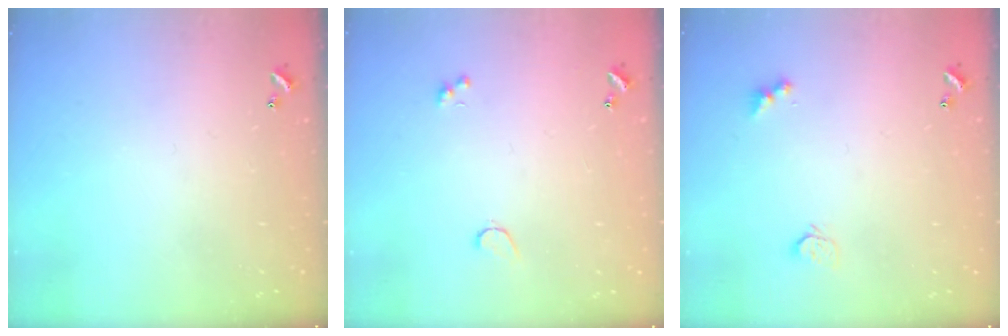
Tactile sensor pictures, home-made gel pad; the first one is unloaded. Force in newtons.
{"total": 1.2, "press": 1.1, "slide": 0.6}
{"total": 3.5, "press": 3.4, "slide": 0.5}